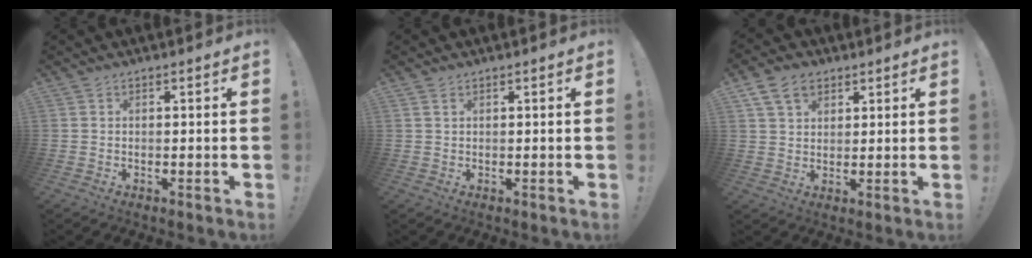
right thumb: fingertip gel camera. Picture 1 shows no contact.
{"total": 1.2, "force": [0.8, 0.5, 0.7], "torque": [-0.009, -0.002, 0.014]}
{"total": 8.4, "force": [4.5, 5.9, 3.8], "torque": [-0.066, -0.010, 0.090]}